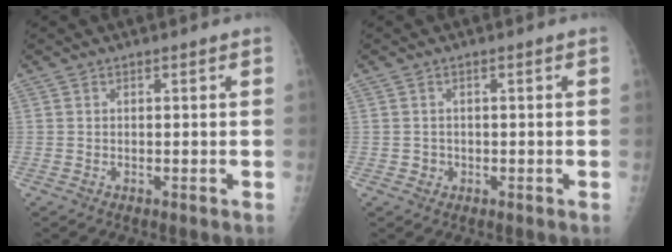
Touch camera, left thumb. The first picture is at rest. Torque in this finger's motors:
{"motor_torque": [0.02, 0.21, -0.08, -0.14, 0.00]}